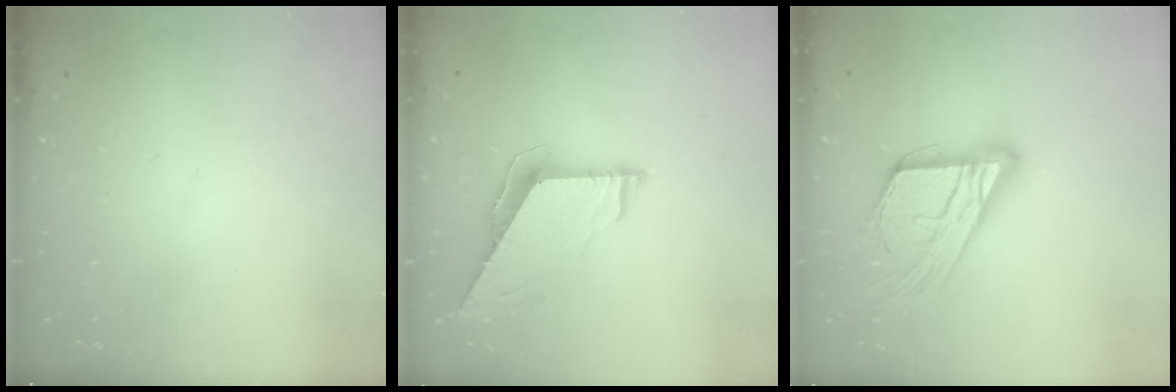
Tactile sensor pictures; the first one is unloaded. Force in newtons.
{"total": 7.2, "press": 7.2, "slide": 0.5}
{"total": 18.7, "press": 18.6, "slide": 1.8}